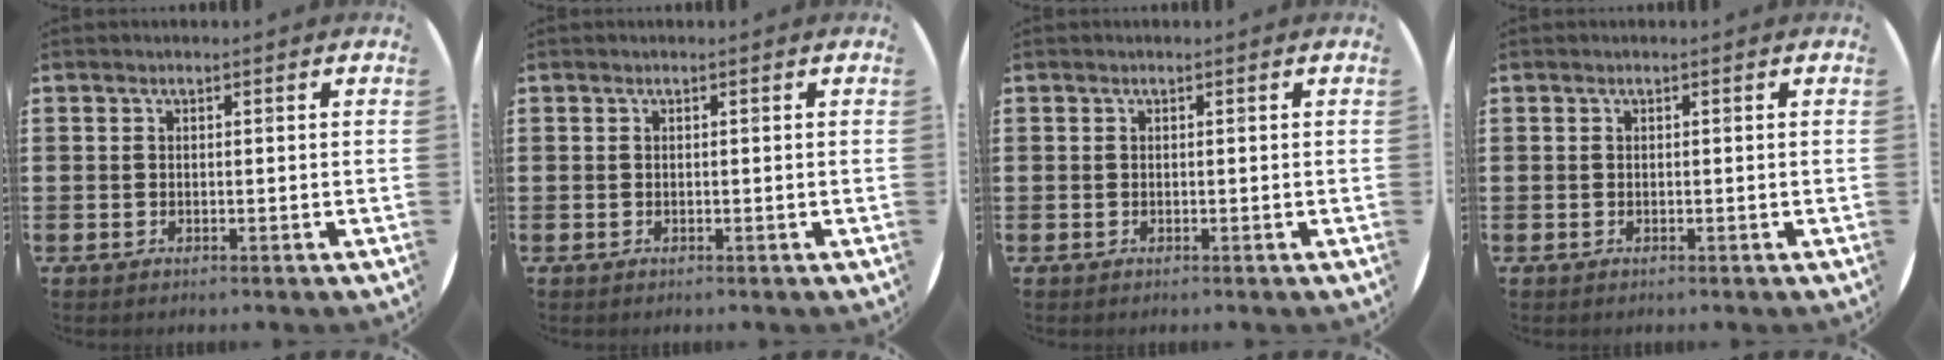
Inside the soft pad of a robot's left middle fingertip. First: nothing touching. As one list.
[{"total": 0.0}, {"total": 0.0}, {"total": 0.0}]